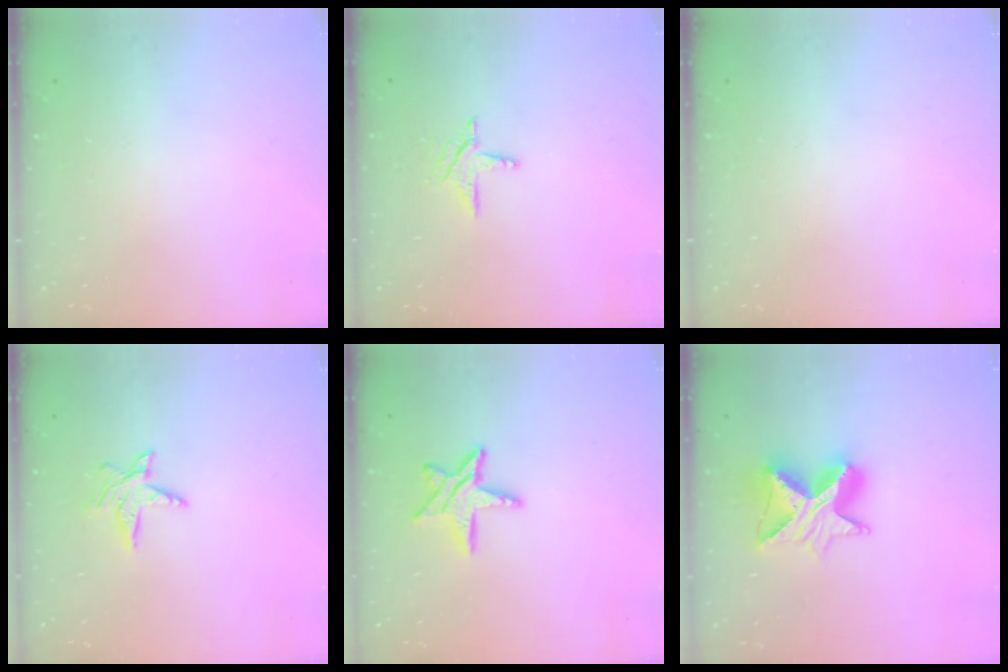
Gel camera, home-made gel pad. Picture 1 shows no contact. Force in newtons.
{"total": 6.5, "press": 6.5, "slide": 0.4}
{"total": 0.0}
{"total": 6.4, "press": 6.4, "slide": 0.4}
{"total": 9.9, "press": 9.9, "slide": 0.5}
{"total": 11.8, "press": 11.8, "slide": 1.0}